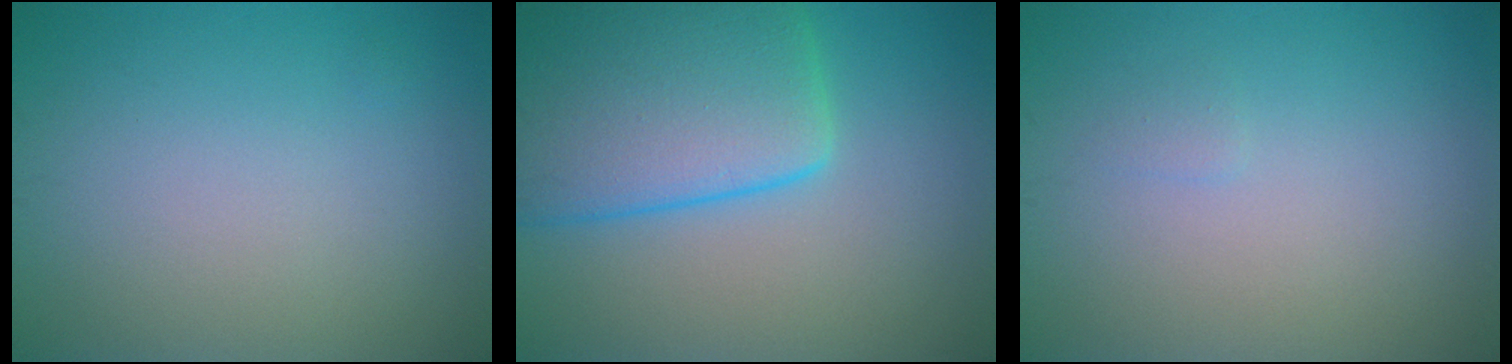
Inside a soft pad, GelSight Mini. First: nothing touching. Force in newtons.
{"total": 10.8, "press": 10.8, "slide": 0.6}
{"total": 0.5, "press": 0.5, "slide": 0.1}